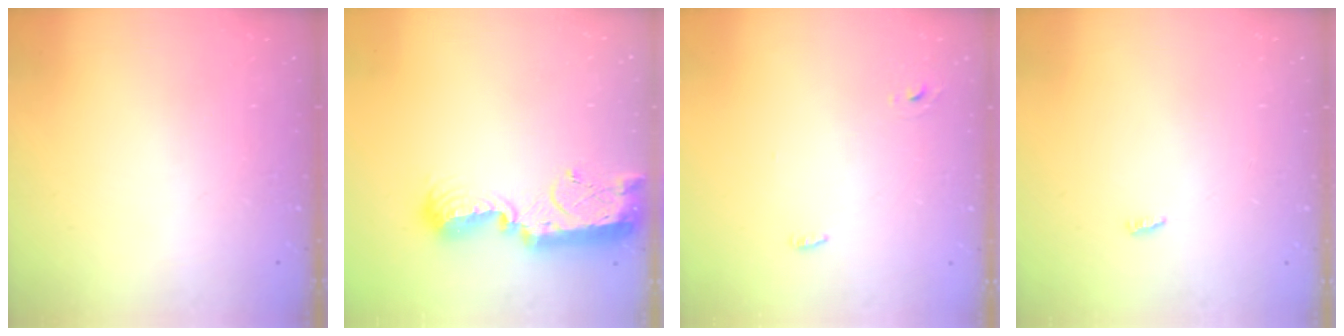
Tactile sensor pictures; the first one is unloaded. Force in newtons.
{"total": 11.9, "press": 11.9, "slide": 0.5}
{"total": 3.0, "press": 2.8, "slide": 1.2}
{"total": 2.8, "press": 2.7, "slide": 0.3}